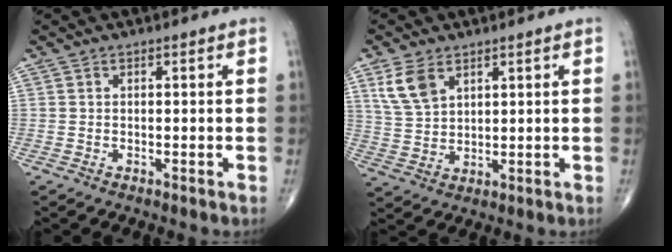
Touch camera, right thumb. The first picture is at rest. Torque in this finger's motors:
{"motor_torque": [-0.41, 0.43, 0.06, 0.01, 0.08]}